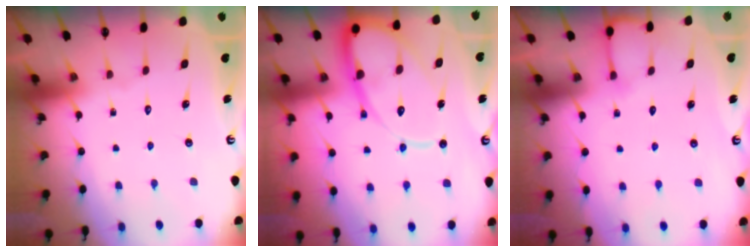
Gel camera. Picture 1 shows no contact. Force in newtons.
{"total": 15.9, "press": 15.8, "slide": 1.7}
{"total": 5.1, "press": 5.1, "slide": 0.3}